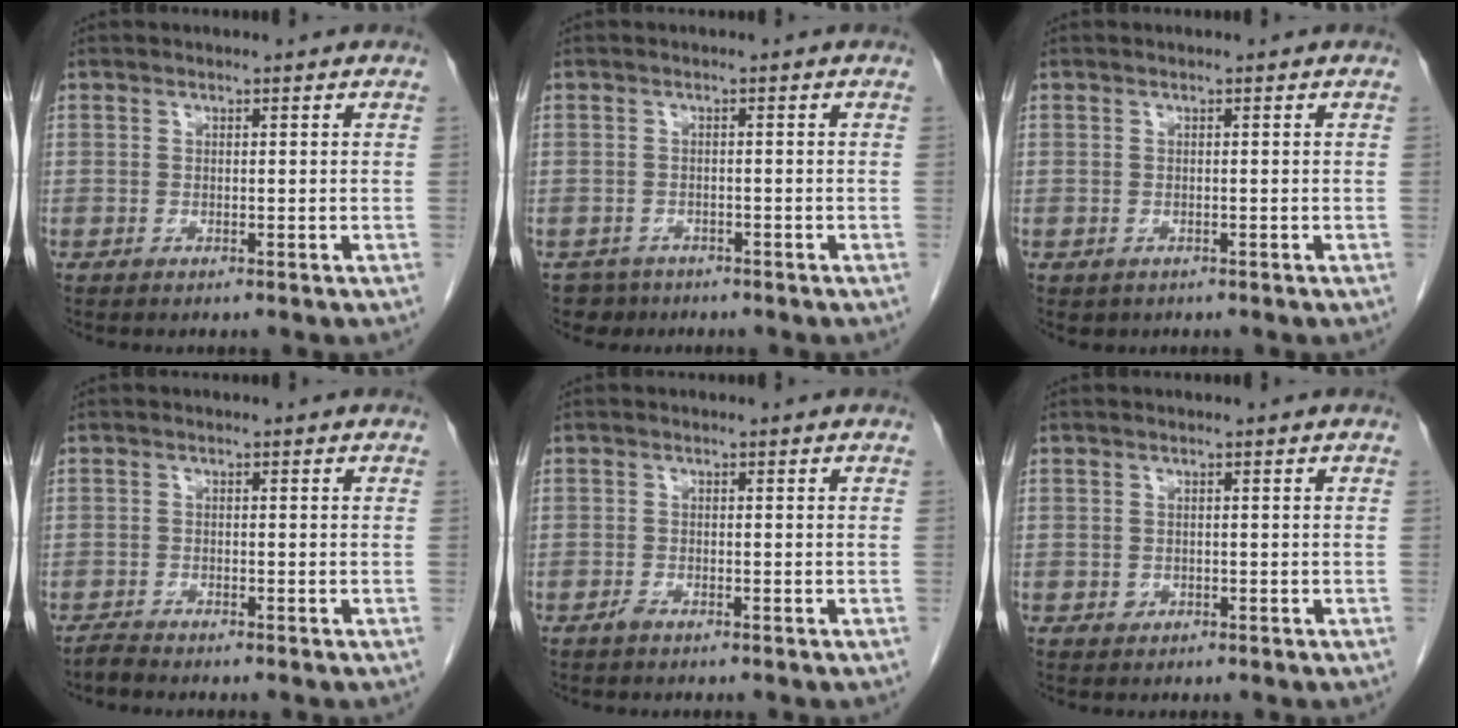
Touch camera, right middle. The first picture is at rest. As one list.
[{"total": 2.6, "force": [-2.0, 1.7, -0.5], "torque": [0.002, 0.004, -0.033]}, {"total": 0.7, "force": [-0.3, 0.6, 0.1], "torque": [-0.010, 0.002, 0.002]}, {"total": 1.1, "force": [-1.1, -0.2, 0.1], "torque": [-0.008, -0.005, -0.022]}, {"total": 0.7, "force": [-0.7, 0.1, 0.3], "torque": [-0.009, 0.000, -0.011]}, {"total": 0.7, "force": [-0.2, 0.7, 0.2], "torque": [-0.003, 0.002, -0.001]}]